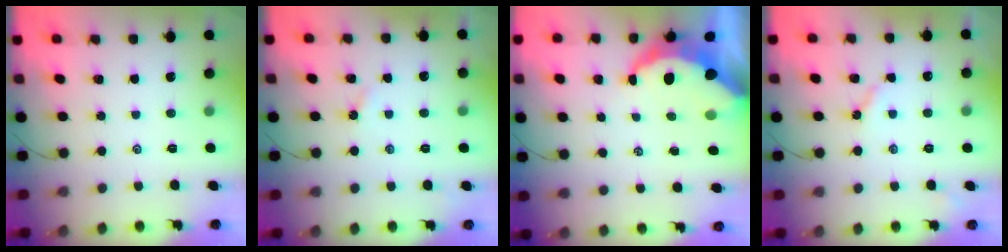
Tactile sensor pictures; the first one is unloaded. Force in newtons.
{"total": 1.5, "press": 1.5, "slide": 0.3}
{"total": 8.7, "press": 8.6, "slide": 0.8}
{"total": 2.9, "press": 2.9, "slide": 0.4}